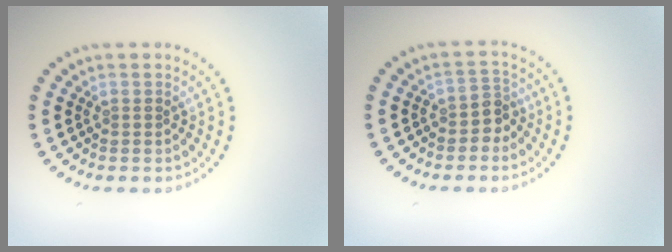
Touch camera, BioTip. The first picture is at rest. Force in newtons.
{"total": 2.0, "press": 1.6, "slide": 1.2}